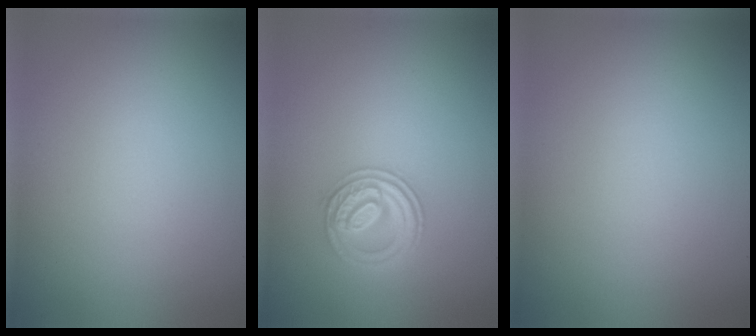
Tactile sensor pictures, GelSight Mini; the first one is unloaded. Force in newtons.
{"total": 2.7, "press": 2.6, "slide": 0.3}
{"total": 0.0}